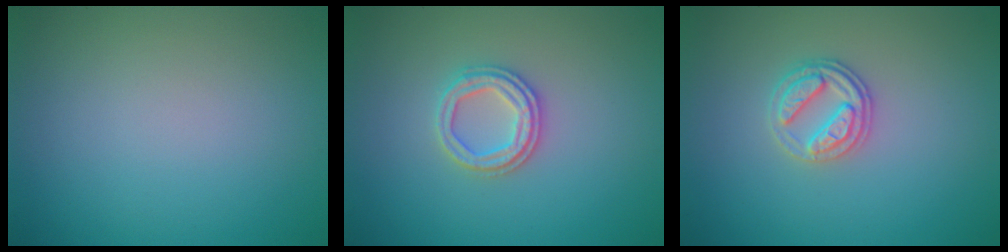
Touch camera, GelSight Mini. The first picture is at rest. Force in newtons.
{"total": 2.6, "press": 2.5, "slide": 0.7}
{"total": 2.7, "press": 2.6, "slide": 0.8}